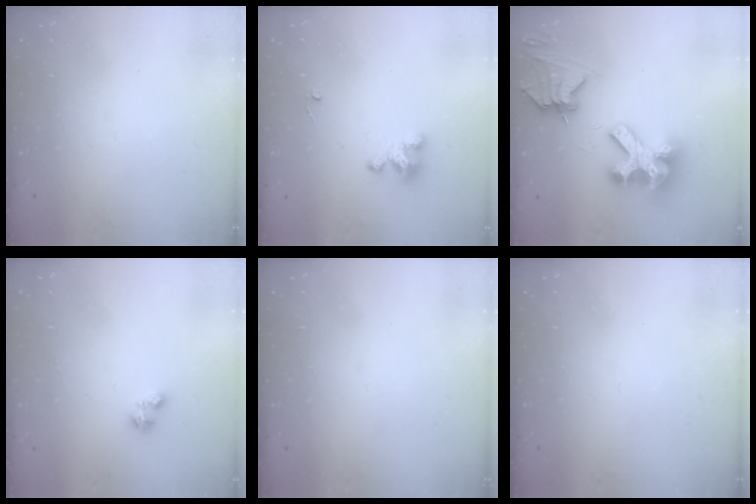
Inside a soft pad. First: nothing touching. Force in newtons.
{"total": 3.2, "press": 3.2, "slide": 0.1}
{"total": 13.0, "press": 13.0, "slide": 0.9}
{"total": 1.6, "press": 1.5, "slide": 0.4}
{"total": 0.0}
{"total": 0.0}